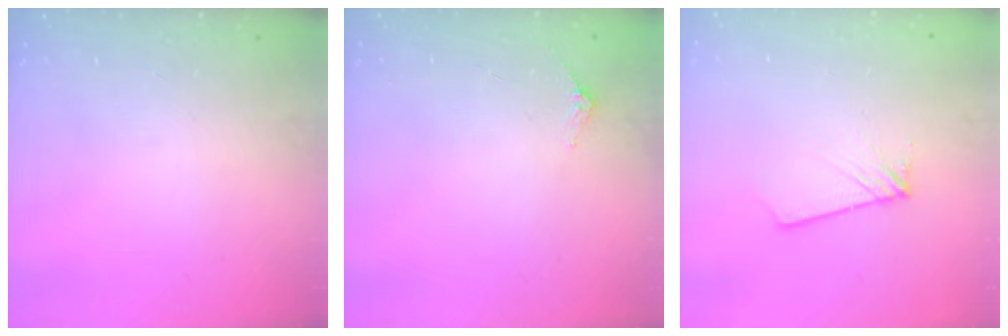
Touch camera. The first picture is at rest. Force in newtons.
{"total": 2.9, "press": 2.9, "slide": 0.2}
{"total": 1.8, "press": 1.8, "slide": 0.1}